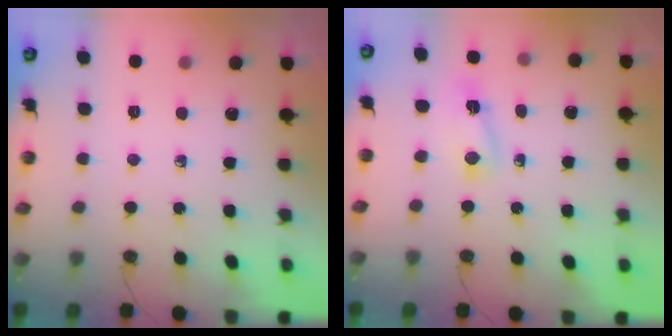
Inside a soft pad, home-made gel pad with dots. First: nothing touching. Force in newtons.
{"total": 3.1, "press": 3.1, "slide": 0.5}